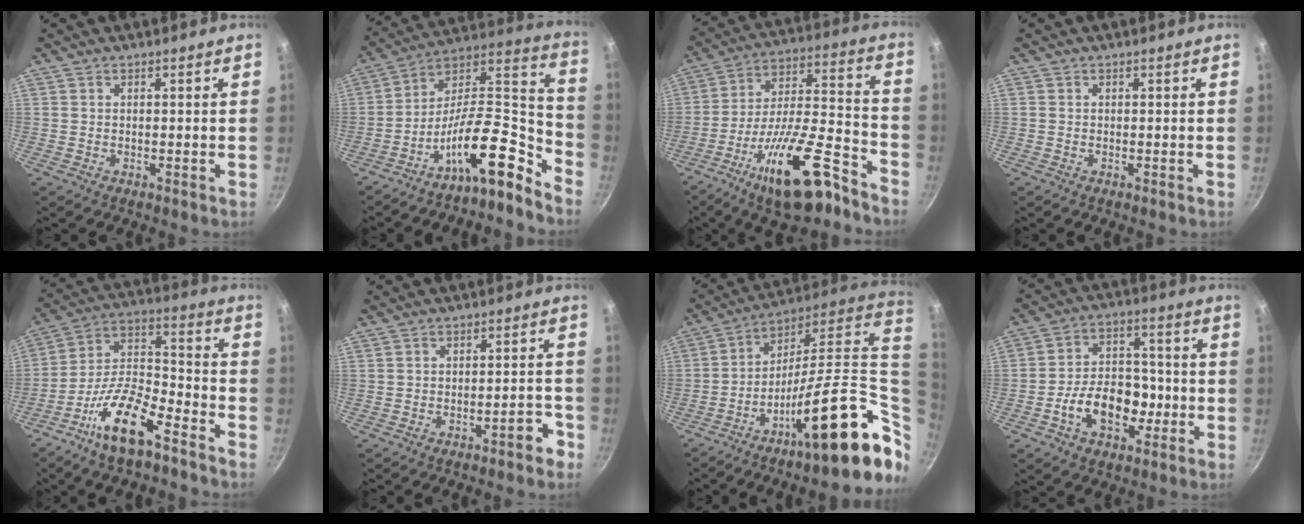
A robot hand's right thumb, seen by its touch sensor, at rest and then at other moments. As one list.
[{"total": 16.6, "force": [-11.6, 4.7, 11.0], "torque": [-0.132, 0.117, -0.216]}, {"total": 21.1, "force": [-13.2, 6.5, 15.1], "torque": [-0.222, 0.083, -0.220]}, {"total": 0.0}, {"total": 15.4, "force": [-9.8, 5.1, 10.7], "torque": [-0.189, 0.074, -0.189]}, {"total": 4.0, "force": [-2.6, 1.2, 2.8], "torque": [-0.022, 0.033, -0.026]}, {"total": 26.5, "force": [-5.3, 6.9, 25.1], "torque": [-0.329, 0.011, -0.091]}, {"total": 12.8, "force": [-4.0, 8.6, 8.6], "torque": [-0.109, 0.040, -0.070]}]